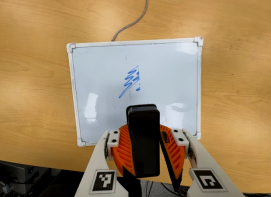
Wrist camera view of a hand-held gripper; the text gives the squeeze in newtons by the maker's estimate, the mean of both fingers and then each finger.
{"total": 8.3, "left": 9.2, "right": 7.3}